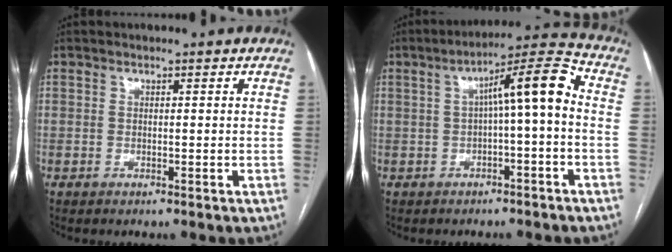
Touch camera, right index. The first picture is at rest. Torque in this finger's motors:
{"motor_torque": [0.89, -0.26, 0.49, 0.11]}